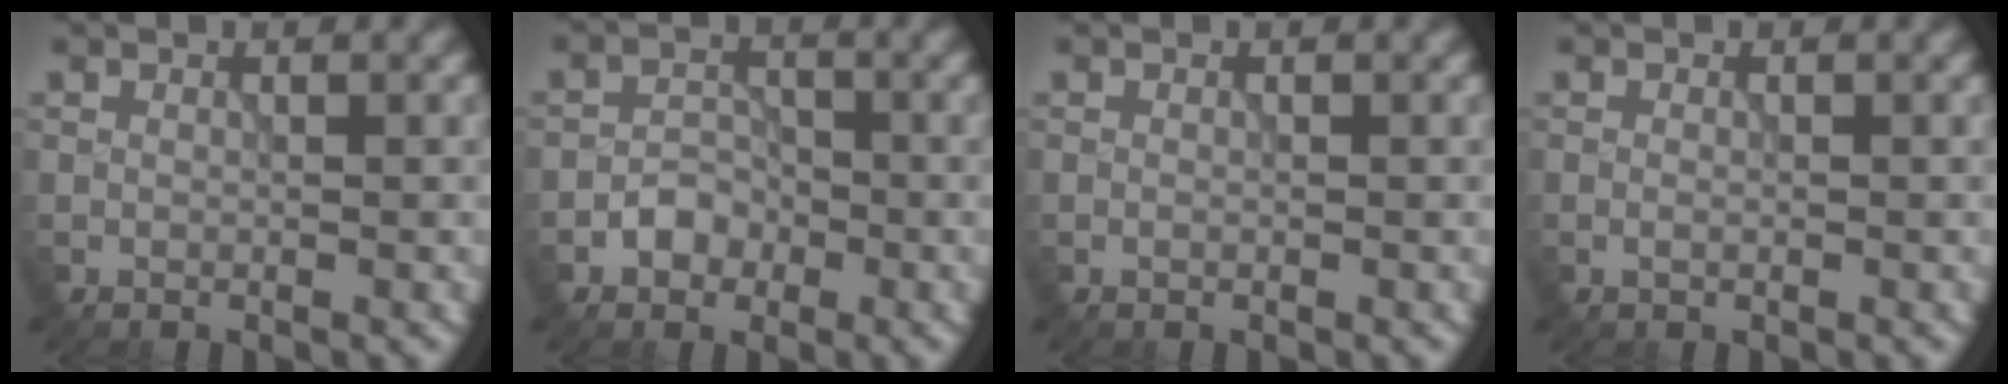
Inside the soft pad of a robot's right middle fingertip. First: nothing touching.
{"total": 2.1, "force": [-1.1, 1.6, 0.8], "torque": [-0.009, 0.007, -0.020]}
{"total": 0.0}
{"total": 0.5, "force": [-0.2, 0.2, 0.5], "torque": [-0.012, -0.001, -0.003]}